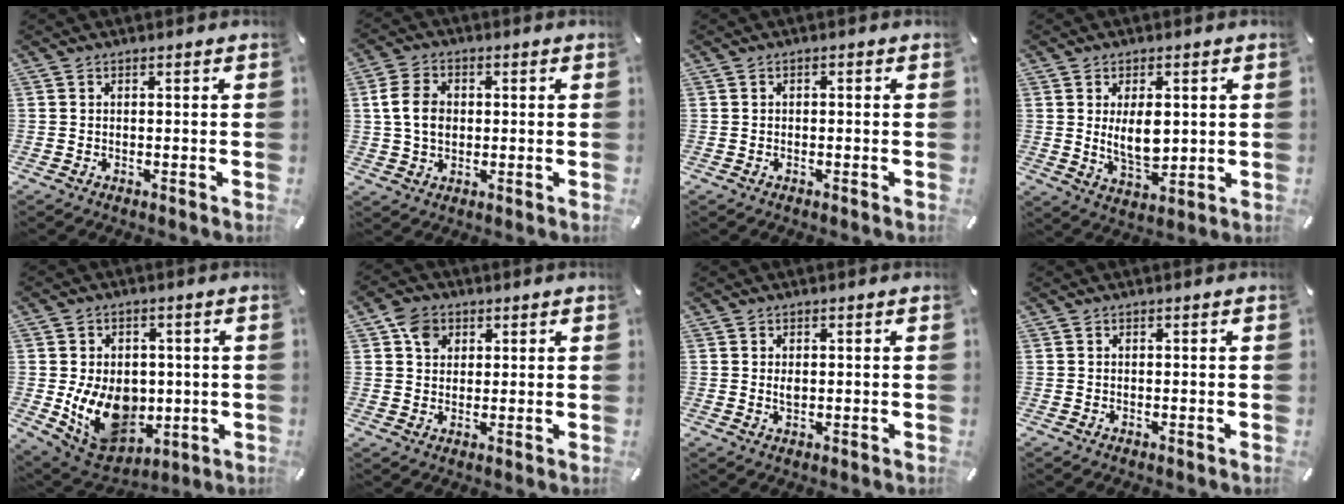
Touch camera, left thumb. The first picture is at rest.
{"total": 7.8, "force": [0.6, 6.3, 4.5], "torque": [-0.096, 0.006, 0.008]}
{"total": 0.6, "force": [-0.3, 0.3, 0.4], "torque": [-0.006, 0.002, -0.006]}
{"total": 8.6, "force": [1.2, 4.9, 7.0], "torque": [-0.123, -0.012, 0.013]}
{"total": 14.8, "force": [-1.8, 11.5, 9.1], "torque": [-0.170, -0.002, -0.023]}
{"total": 6.2, "force": [2.1, 5.3, 2.3], "torque": [-0.032, 0.006, 0.039]}
{"total": 1.5, "force": [0.3, 1.0, 1.1], "torque": [-0.025, 0.005, 0.004]}
{"total": 0.0}